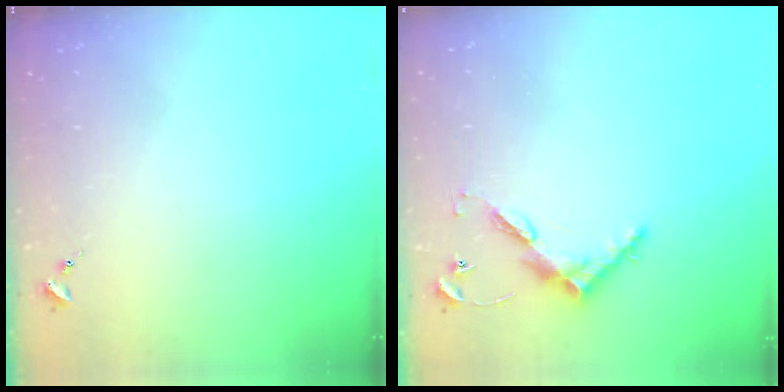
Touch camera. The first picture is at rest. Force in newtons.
{"total": 6.8, "press": 6.8, "slide": 0.5}